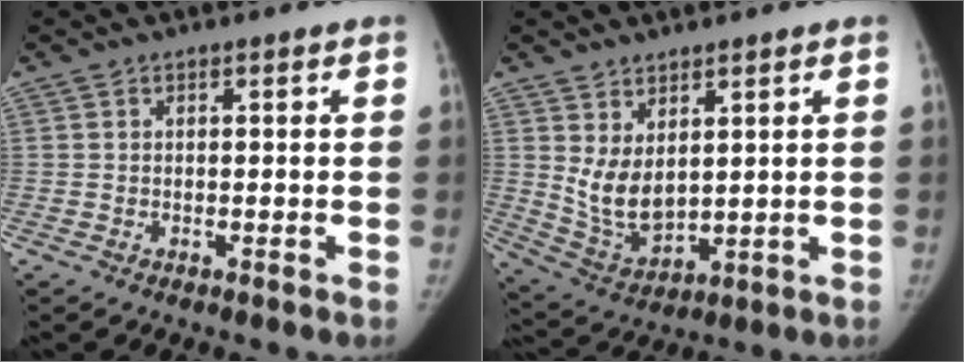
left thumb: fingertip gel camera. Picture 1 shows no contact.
{"total": 8.1, "force": [2.7, 4.5, 6.2], "torque": [-0.102, -0.032, 0.074]}